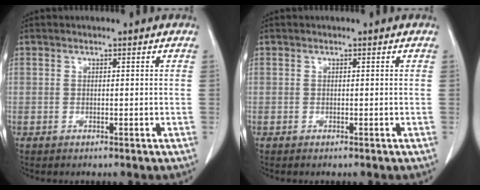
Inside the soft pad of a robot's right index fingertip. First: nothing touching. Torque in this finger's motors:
{"motor_torque": [0.10, -0.06, 0.01, 0.01]}